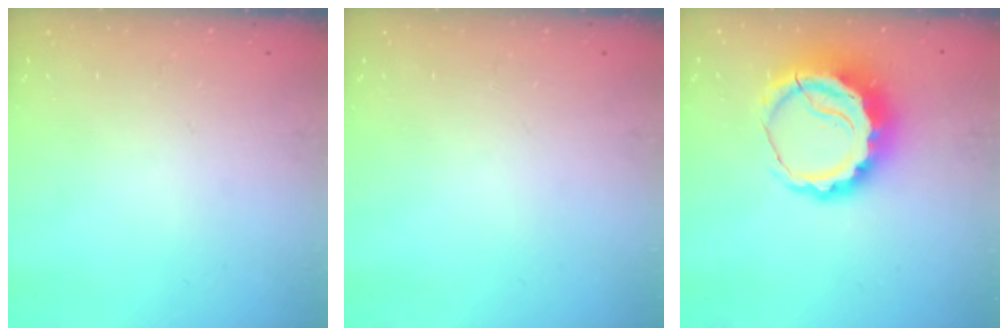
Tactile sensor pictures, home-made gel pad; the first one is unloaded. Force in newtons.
{"total": 0.0}
{"total": 10.2, "press": 10.1, "slide": 1.7}